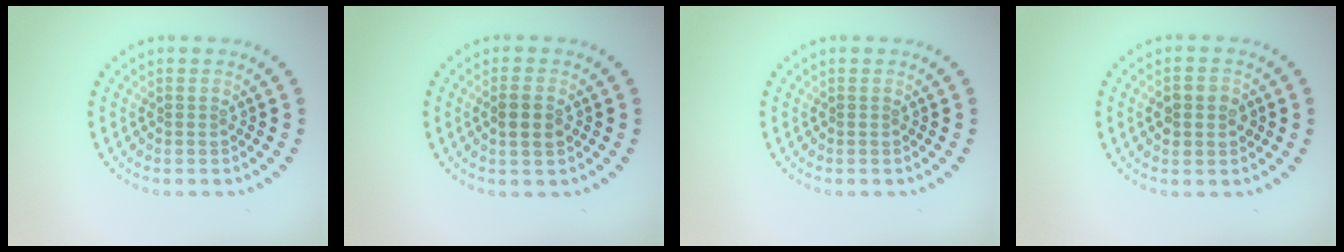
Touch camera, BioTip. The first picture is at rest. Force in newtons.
{"total": 2.2, "press": 2.1, "slide": 0.6}
{"total": 0.0}
{"total": 2.9, "press": 2.8, "slide": 0.2}